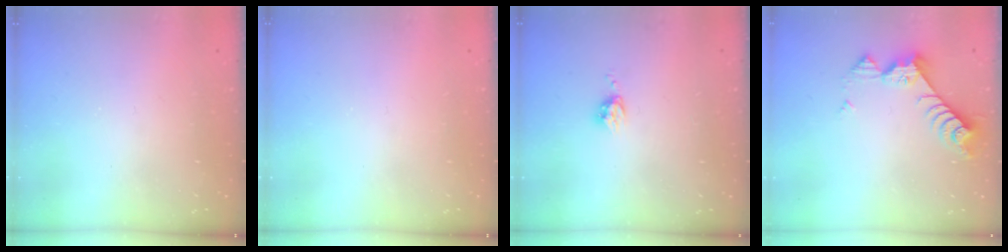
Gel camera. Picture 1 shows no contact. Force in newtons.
{"total": 0.0}
{"total": 4.2, "press": 4.1, "slide": 0.4}
{"total": 8.6, "press": 8.5, "slide": 0.8}